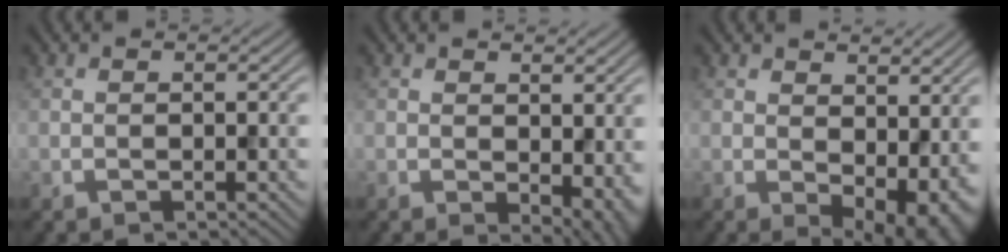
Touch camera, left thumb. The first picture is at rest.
{"total": 4.7, "force": [-0.2, 2.6, 3.9], "torque": [-0.053, -0.015, 0.005]}
{"total": 8.3, "force": [0.6, 4.7, 6.7], "torque": [-0.094, -0.020, 0.024]}